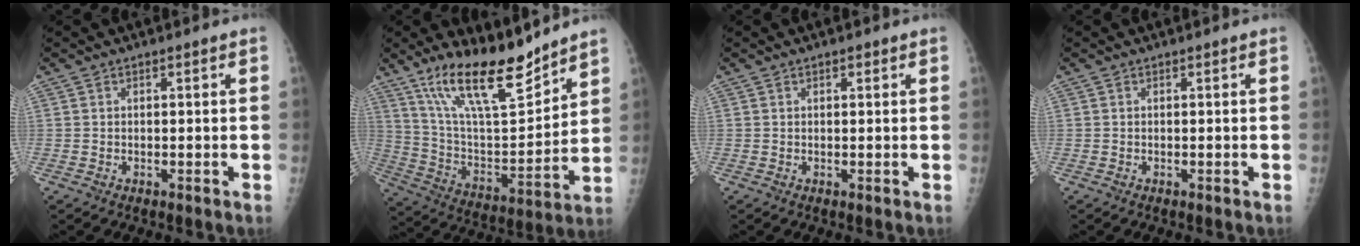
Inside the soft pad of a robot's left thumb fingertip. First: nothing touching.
{"total": 19.0, "force": [14.4, 5.2, 11.2], "torque": [-0.160, -0.086, 0.263]}
{"total": 1.0, "force": [0.5, 0.5, 0.6], "torque": [-0.005, 0.000, 0.006]}
{"total": 0.0}